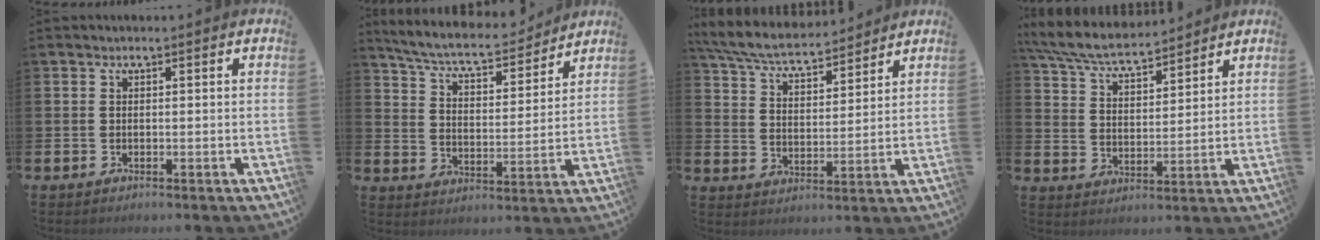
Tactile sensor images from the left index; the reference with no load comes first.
{"total": 7.4, "force": [6.9, 1.2, 2.3], "torque": [-0.078, -0.048, 0.118]}
{"total": 6.7, "force": [6.3, 1.0, 1.9], "torque": [-0.069, -0.036, 0.111]}
{"total": 6.9, "force": [6.5, 0.9, 2.1], "torque": [-0.072, -0.035, 0.116]}